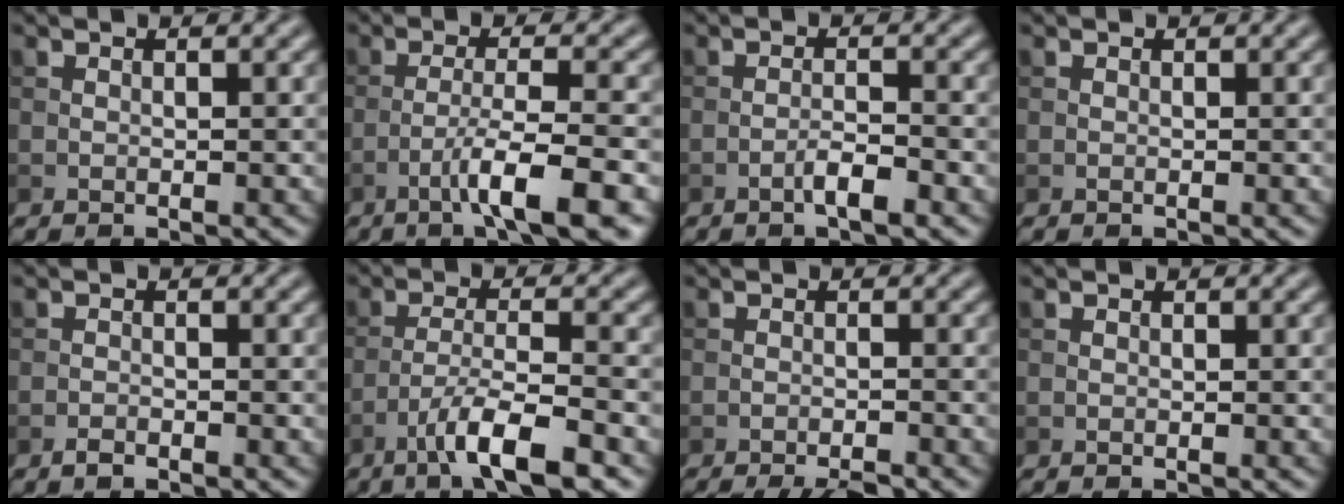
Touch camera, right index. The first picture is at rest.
{"total": 6.2, "force": [-3.0, 0.7, 5.4], "torque": [-0.083, 0.007, -0.056]}
{"total": 2.2, "force": [-1.2, 0.3, 1.8], "torque": [-0.032, 0.006, -0.025]}
{"total": 0.0}
{"total": 1.0, "force": [-0.8, 0.4, 0.5], "torque": [-0.008, 0.001, -0.016]}
{"total": 6.4, "force": [-3.9, 1.1, 5.0], "torque": [-0.083, 0.005, -0.071]}
{"total": 3.7, "force": [-3.1, 0.4, 2.1], "torque": [-0.036, -0.007, -0.051]}
{"total": 0.0}